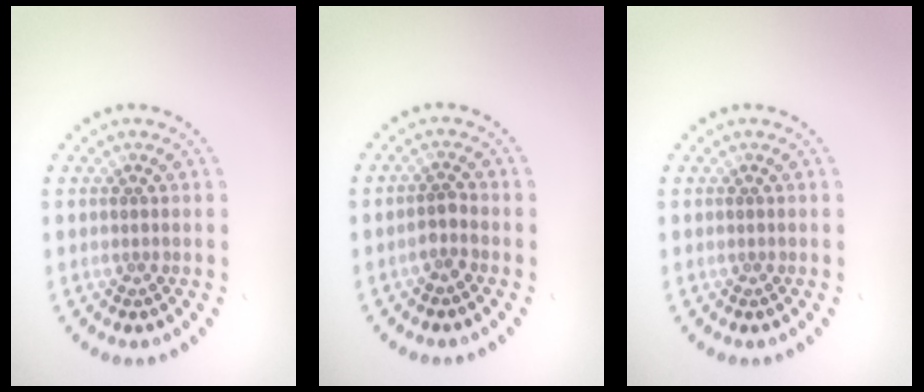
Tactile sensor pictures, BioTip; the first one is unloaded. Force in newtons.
{"total": 1.4, "press": 1.2, "slide": 0.7}
{"total": 0.0}